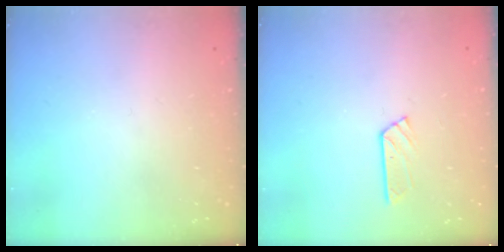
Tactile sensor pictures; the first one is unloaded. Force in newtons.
{"total": 3.3, "press": 3.3, "slide": 0.3}